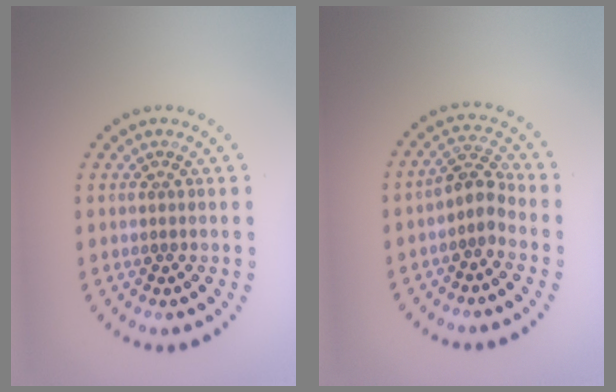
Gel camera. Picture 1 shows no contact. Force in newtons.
{"total": 2.6, "press": 2.1, "slide": 1.6}